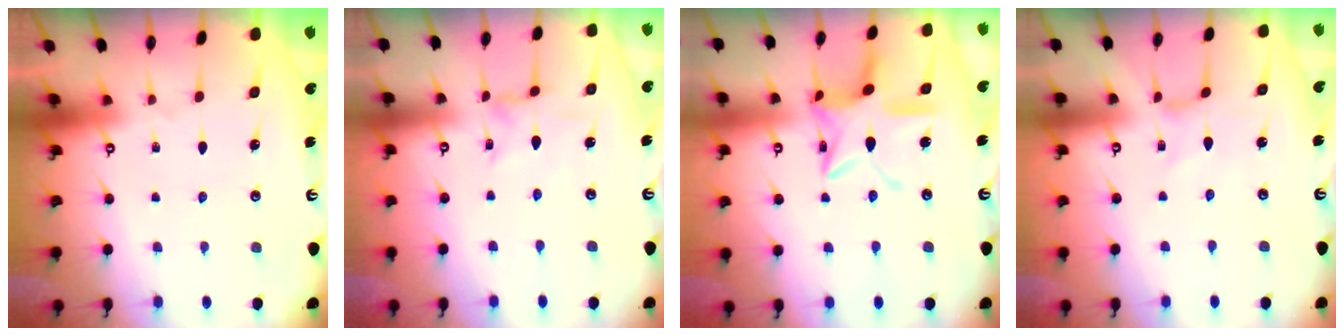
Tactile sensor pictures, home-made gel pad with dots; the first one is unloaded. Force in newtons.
{"total": 3.0, "press": 2.9, "slide": 0.3}
{"total": 12.8, "press": 12.7, "slide": 1.0}
{"total": 0.0}